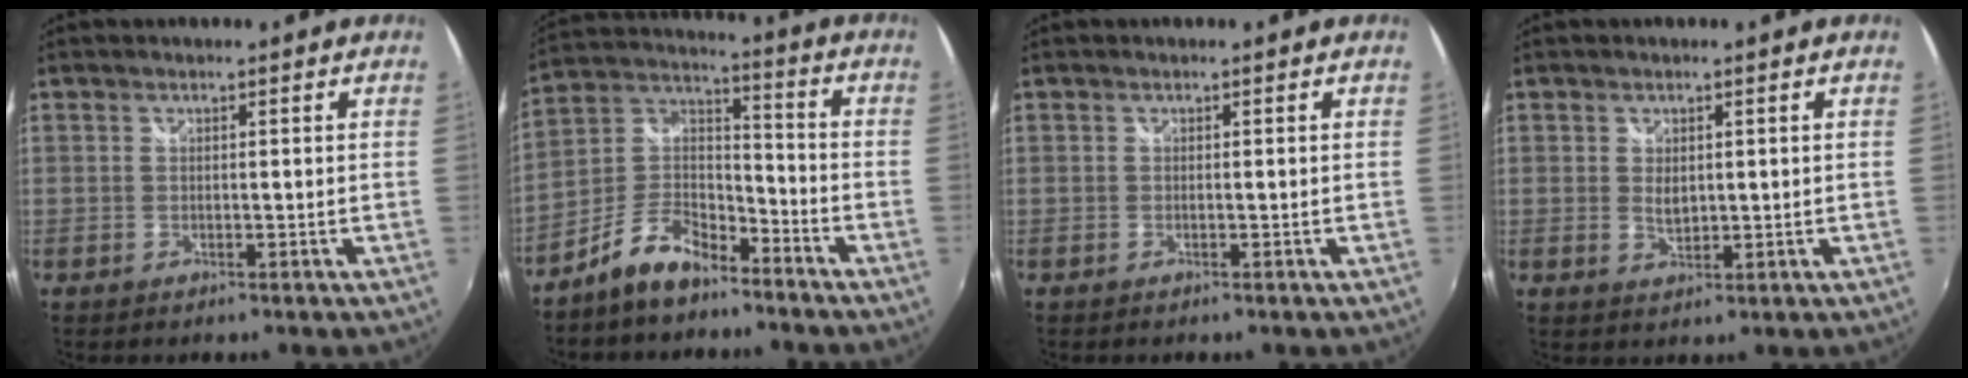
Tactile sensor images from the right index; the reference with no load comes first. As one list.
[{"total": 10.5, "force": [-7.2, 4.8, 5.9], "torque": [-0.136, 0.030, -0.137]}, {"total": 0.0}, {"total": 2.4, "force": [0.6, 1.5, 1.8], "torque": [-0.030, 0.001, 0.014]}]